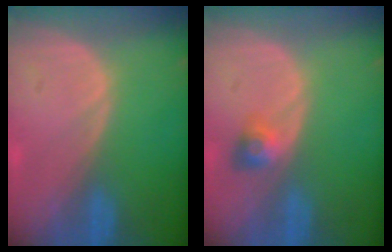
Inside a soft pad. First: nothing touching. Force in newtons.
{"total": 3.0, "press": 2.7, "slide": 1.3}